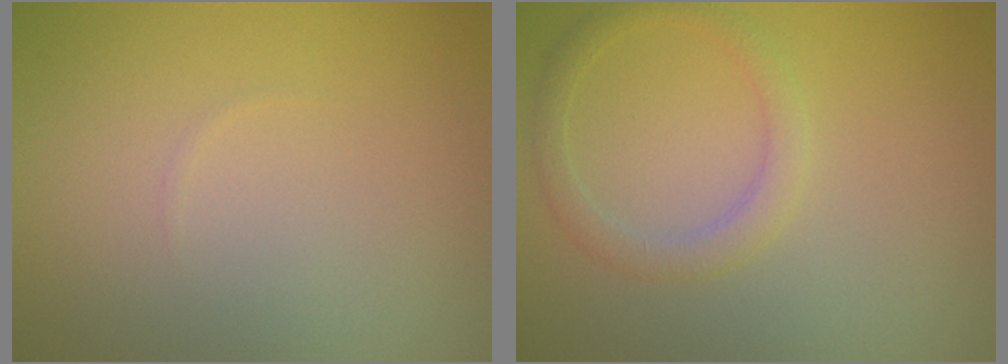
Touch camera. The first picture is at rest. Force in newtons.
{"total": 2.0, "press": 2.0, "slide": 0.1}